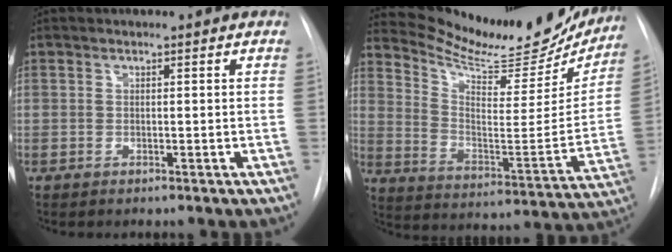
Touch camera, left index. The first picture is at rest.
{"total": 24.6, "force": [22.1, 6.0, 9.0], "torque": [-0.138, -0.053, 0.306]}